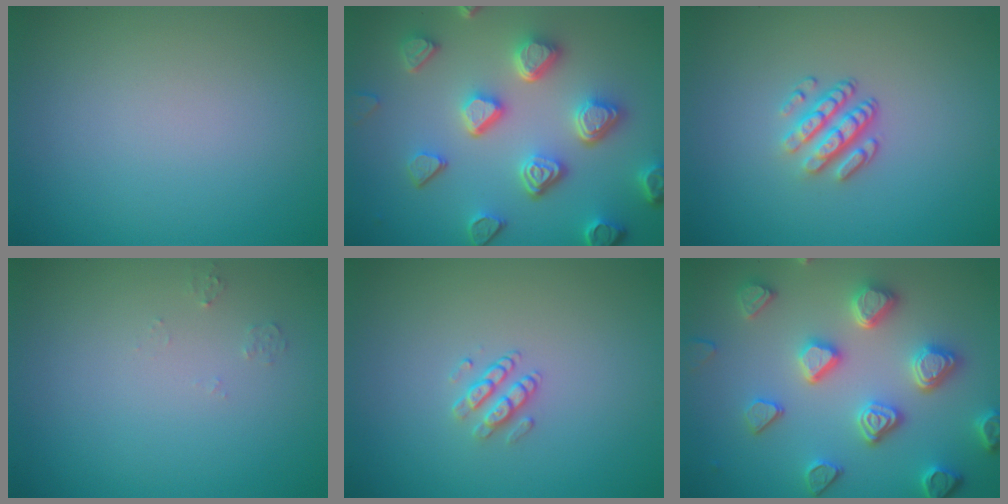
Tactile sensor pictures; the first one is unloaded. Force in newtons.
{"total": 6.7, "press": 5.4, "slide": 4.1}
{"total": 3.2, "press": 2.3, "slide": 2.2}
{"total": 0.7, "press": 0.7, "slide": 0.1}
{"total": 1.5, "press": 1.1, "slide": 1.0}
{"total": 5.1, "press": 4.9, "slide": 1.7}